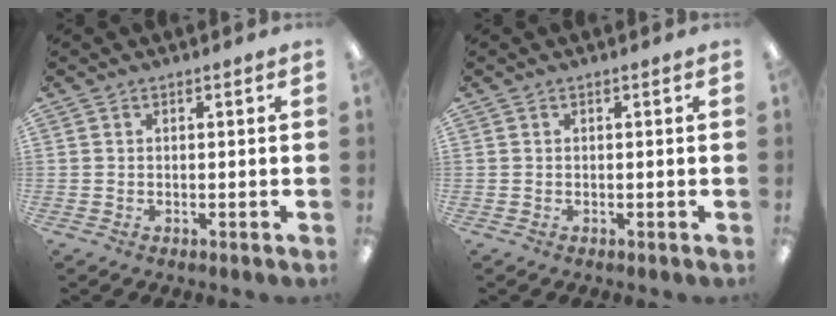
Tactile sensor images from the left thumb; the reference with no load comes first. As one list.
[{"total": 0.0}]